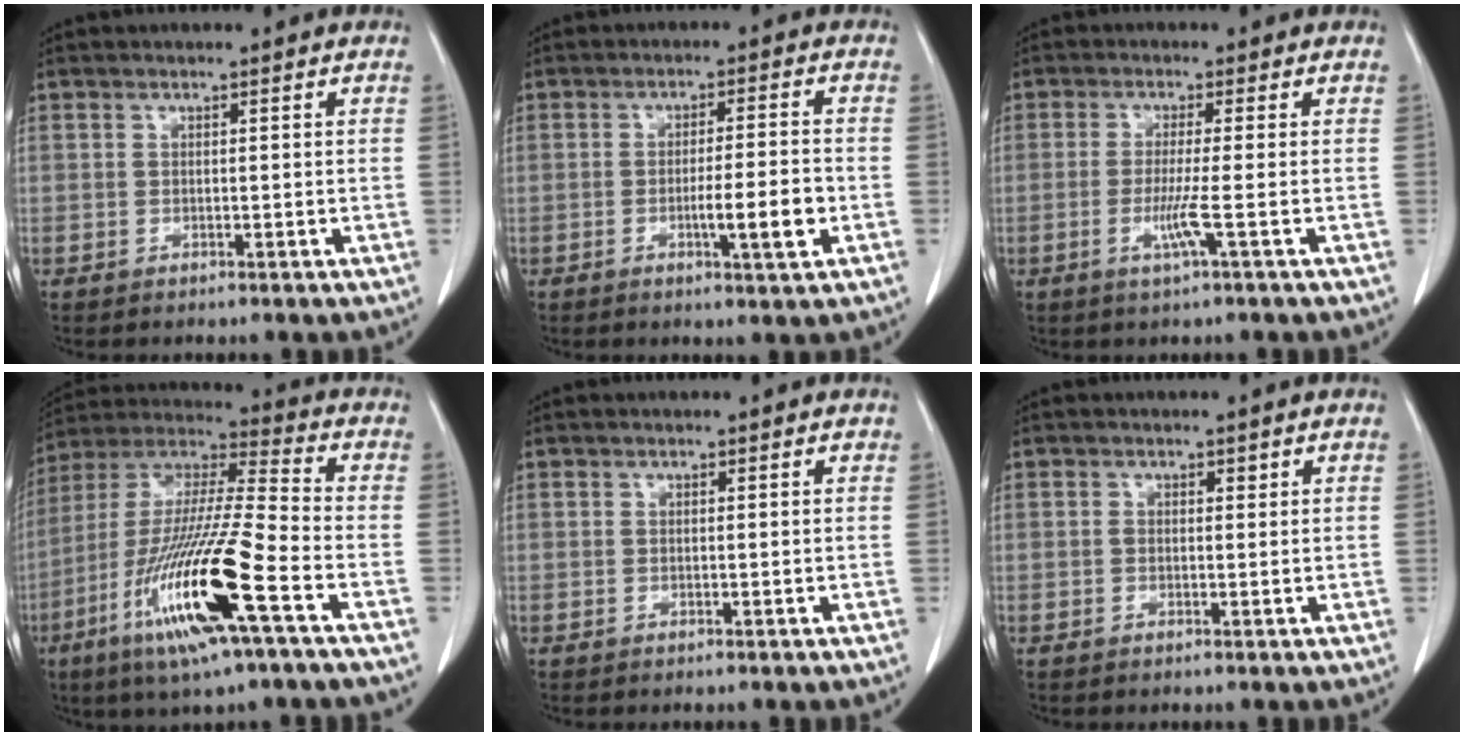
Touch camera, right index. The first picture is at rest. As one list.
[{"total": 6.4, "force": [-1.9, 0.2, 6.1], "torque": [-0.095, -0.006, -0.028]}, {"total": 4.1, "force": [-1.2, -0.8, 3.8], "torque": [-0.079, -0.011, -0.025]}, {"total": 19.9, "force": [-8.4, 1.0, 18.0], "torque": [-0.386, -0.034, -0.161]}, {"total": 0.0}, {"total": 1.1, "force": [0.4, 0.7, 0.7], "torque": [-0.013, 0.005, 0.006]}]